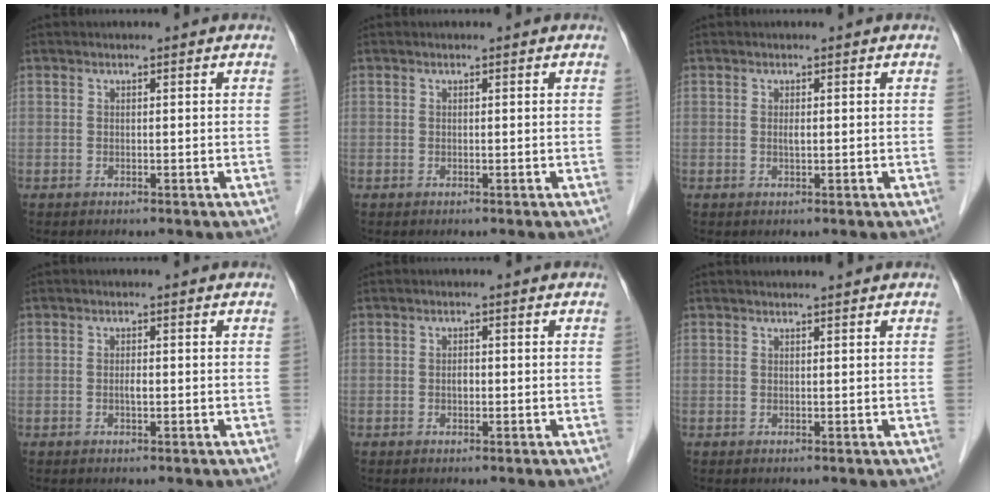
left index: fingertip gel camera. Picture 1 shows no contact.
{"total": 0.0}
{"total": 0.7, "force": [0.1, 0.1, 0.6], "torque": [-0.014, -0.002, 0.001]}
{"total": 0.9, "force": [-0.2, 0.2, 0.8], "torque": [-0.016, 0.000, -0.003]}
{"total": 0.9, "force": [-0.2, 0.5, 0.7], "torque": [-0.013, 0.001, -0.004]}
{"total": 1.9, "force": [1.8, -0.4, 0.6], "torque": [-0.006, 0.012, 0.029]}